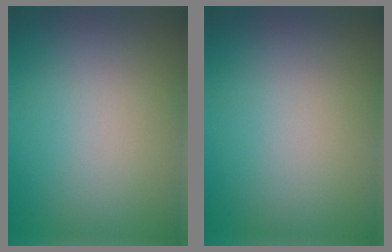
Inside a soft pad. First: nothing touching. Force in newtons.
{"total": 0.0}